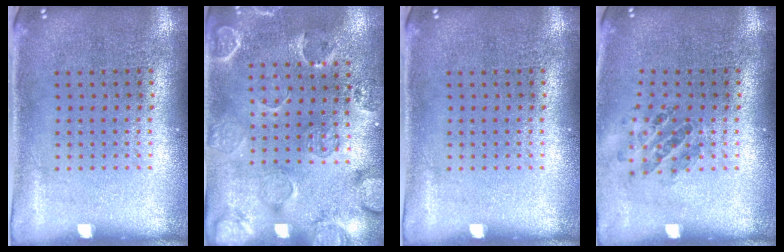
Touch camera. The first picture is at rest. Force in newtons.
{"total": 2.5, "press": 1.8, "slide": 1.8}
{"total": 0.0}
{"total": 0.9, "press": 0.9, "slide": 0.0}